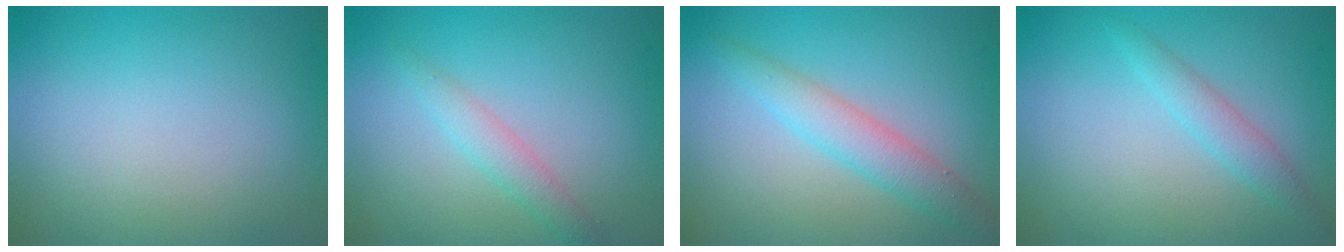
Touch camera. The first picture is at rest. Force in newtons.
{"total": 1.9, "press": 1.9, "slide": 0.1}
{"total": 3.4, "press": 3.4, "slide": 0.1}
{"total": 2.0, "press": 2.0, "slide": 0.1}